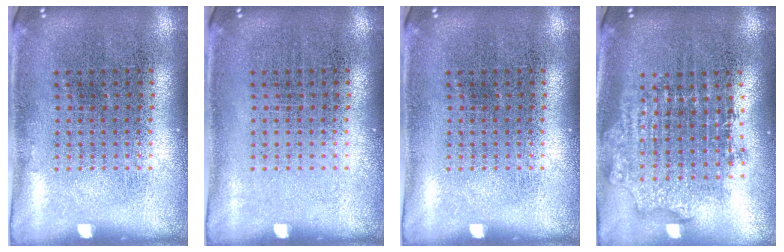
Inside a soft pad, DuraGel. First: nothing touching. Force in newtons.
{"total": 0.0}
{"total": 0.0}
{"total": 1.8, "press": 1.4, "slide": 1.1}